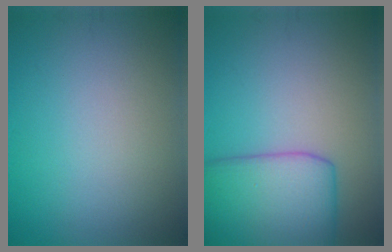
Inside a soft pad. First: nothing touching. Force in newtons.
{"total": 7.8, "press": 7.8, "slide": 0.3}